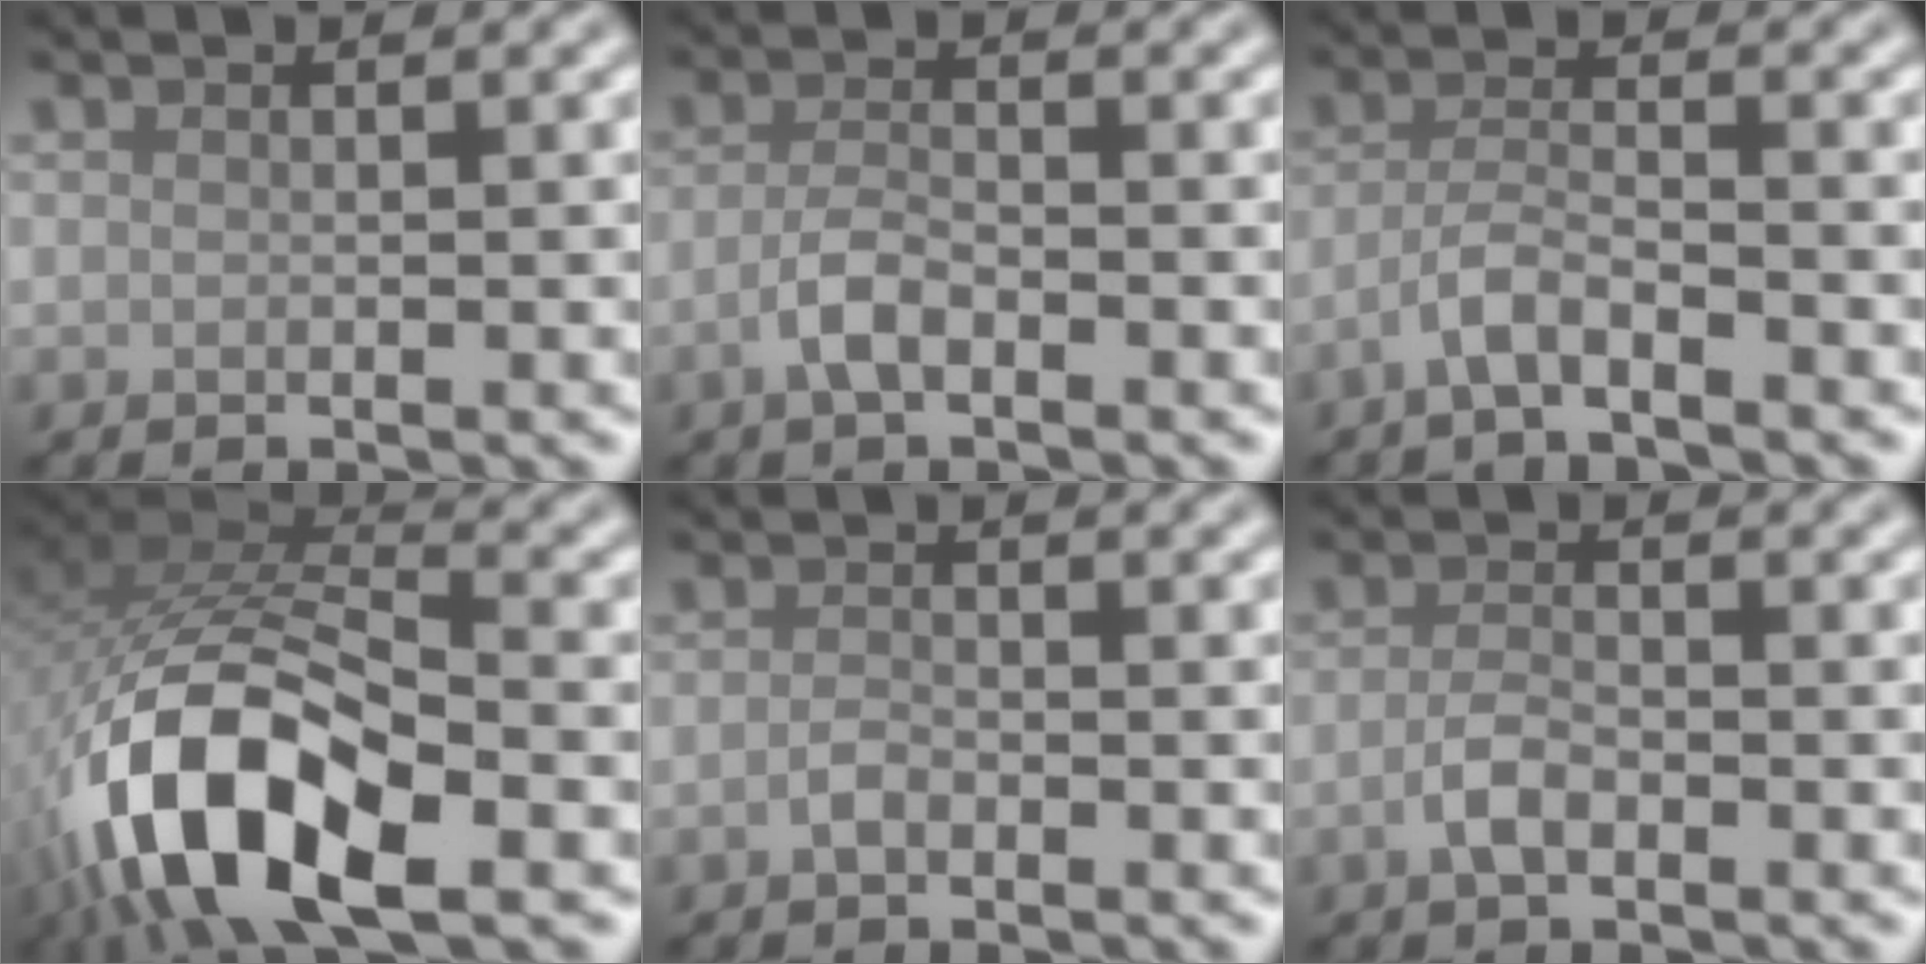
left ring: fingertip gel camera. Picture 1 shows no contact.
{"total": 2.4, "force": [-1.1, 0.9, 1.9], "torque": [-0.041, 0.002, -0.028]}
{"total": 2.8, "force": [-2.0, 0.4, 2.0], "torque": [-0.039, 0.006, -0.047]}
{"total": 13.8, "force": [-6.1, 6.1, 10.8], "torque": [-0.222, -0.011, -0.109]}
{"total": 1.0, "force": [-0.6, 0.4, 0.7], "torque": [-0.016, 0.002, -0.014]}
{"total": 2.0, "force": [-0.9, 0.8, 1.6], "torque": [-0.034, 0.002, -0.023]}